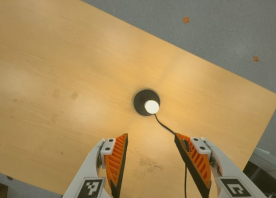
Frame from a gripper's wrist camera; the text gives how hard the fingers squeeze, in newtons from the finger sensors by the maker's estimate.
{"total": 0.0}